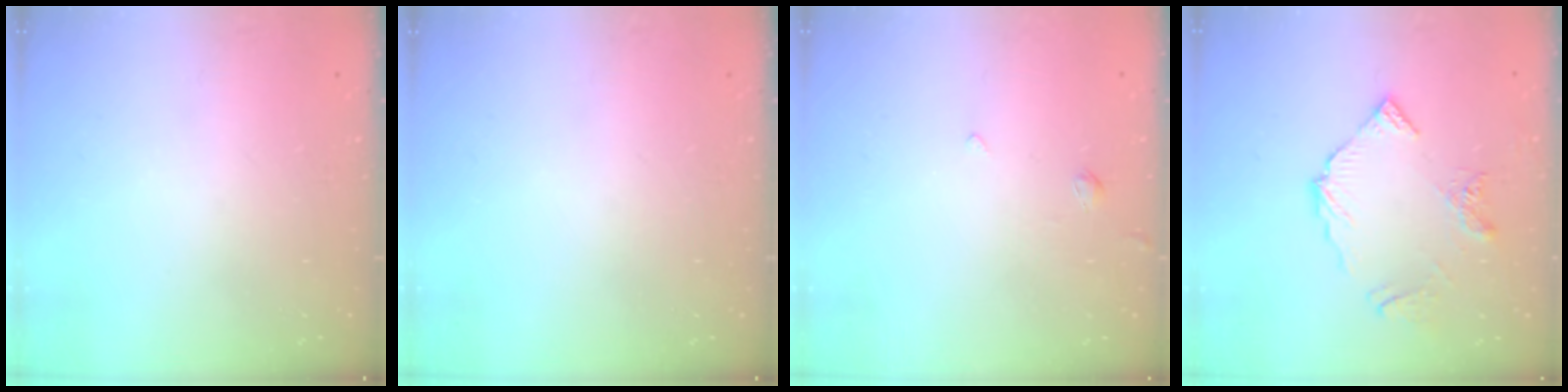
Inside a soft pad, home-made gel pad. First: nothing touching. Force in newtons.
{"total": 0.0}
{"total": 0.8, "press": 0.7, "slide": 0.4}
{"total": 10.1, "press": 10.1, "slide": 1.1}